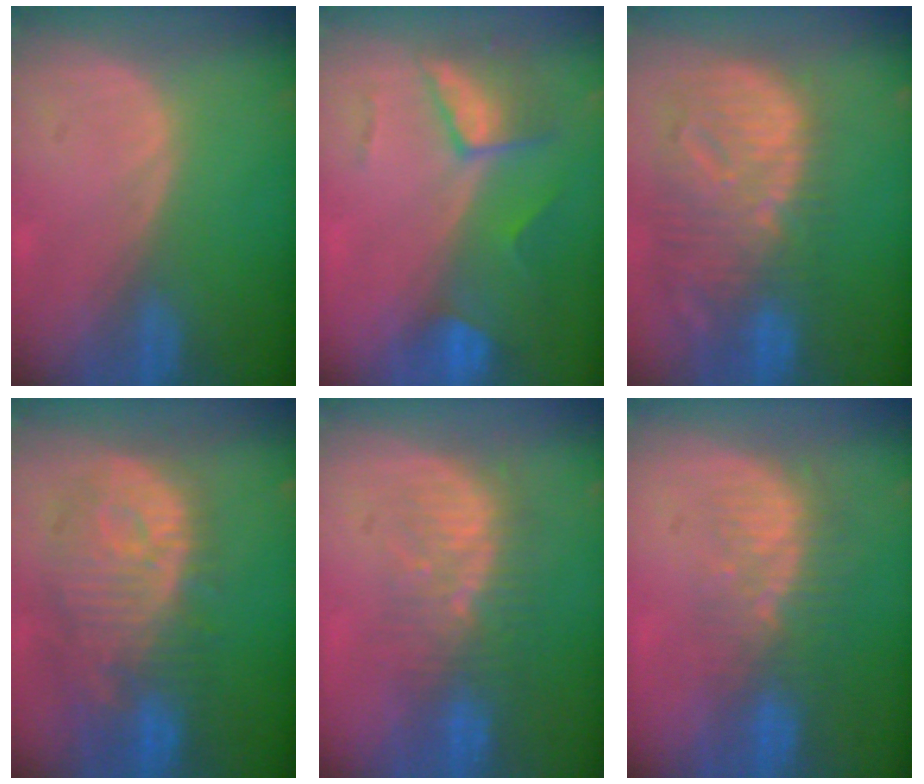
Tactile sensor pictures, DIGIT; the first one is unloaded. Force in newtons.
{"total": 7.4, "press": 6.6, "slide": 3.5}
{"total": 12.7, "press": 10.9, "slide": 6.4}
{"total": 12.1, "press": 11.0, "slide": 5.0}
{"total": 8.3, "press": 7.7, "slide": 3.1}
{"total": 8.2, "press": 7.1, "slide": 4.0}